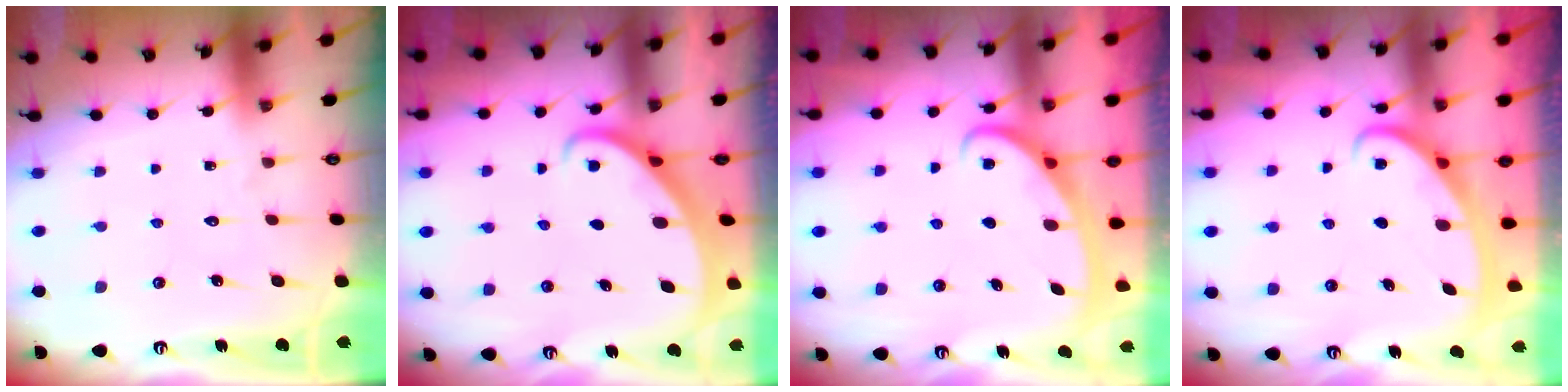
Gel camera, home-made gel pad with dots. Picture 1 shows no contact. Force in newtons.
{"total": 2.3, "press": 2.3, "slide": 0.3}
{"total": 2.6, "press": 2.6, "slide": 0.5}
{"total": 2.6, "press": 2.6, "slide": 0.4}